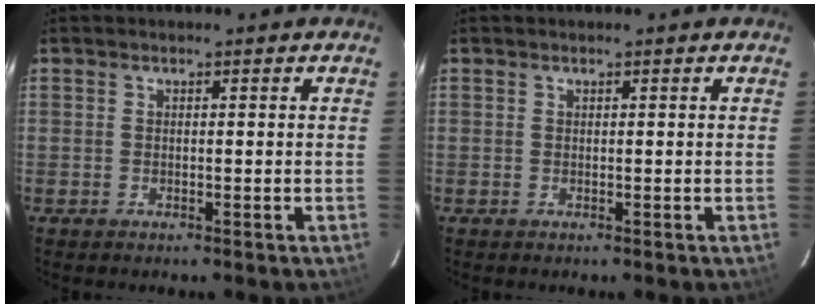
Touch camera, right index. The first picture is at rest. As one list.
[{"total": 0.0}]